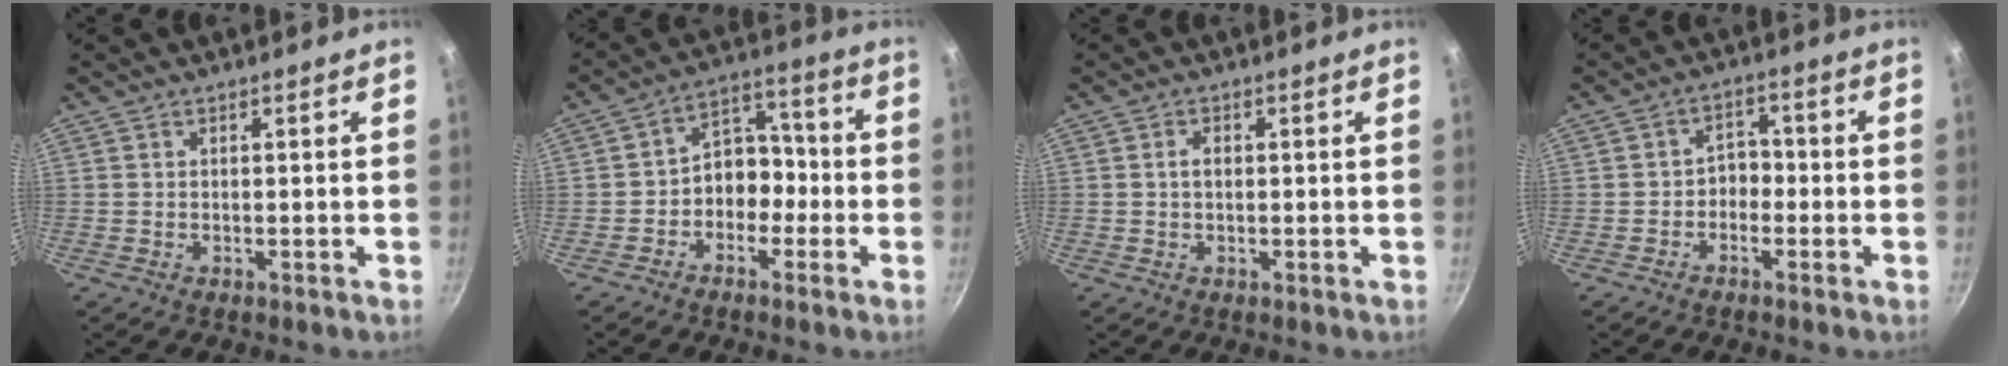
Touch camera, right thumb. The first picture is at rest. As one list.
[{"total": 8.0, "force": [-2.5, 6.2, 4.4], "torque": [-0.013, 0.048, -0.050]}, {"total": 1.6, "force": [0.1, 1.1, 1.2], "torque": [-0.019, 0.005, 0.002]}, {"total": 3.4, "force": [-1.4, 2.6, 1.7], "torque": [0.000, 0.024, -0.029]}]